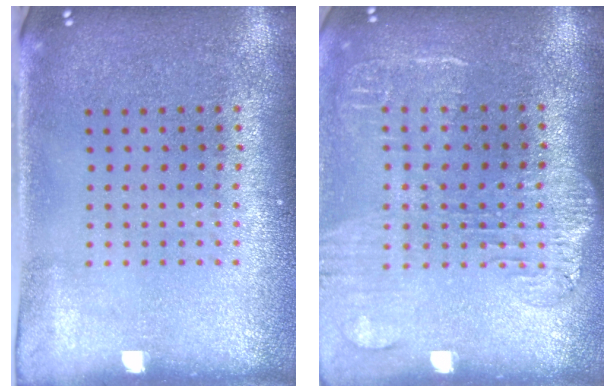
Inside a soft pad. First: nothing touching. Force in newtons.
{"total": 1.7, "press": 1.5, "slide": 0.8}